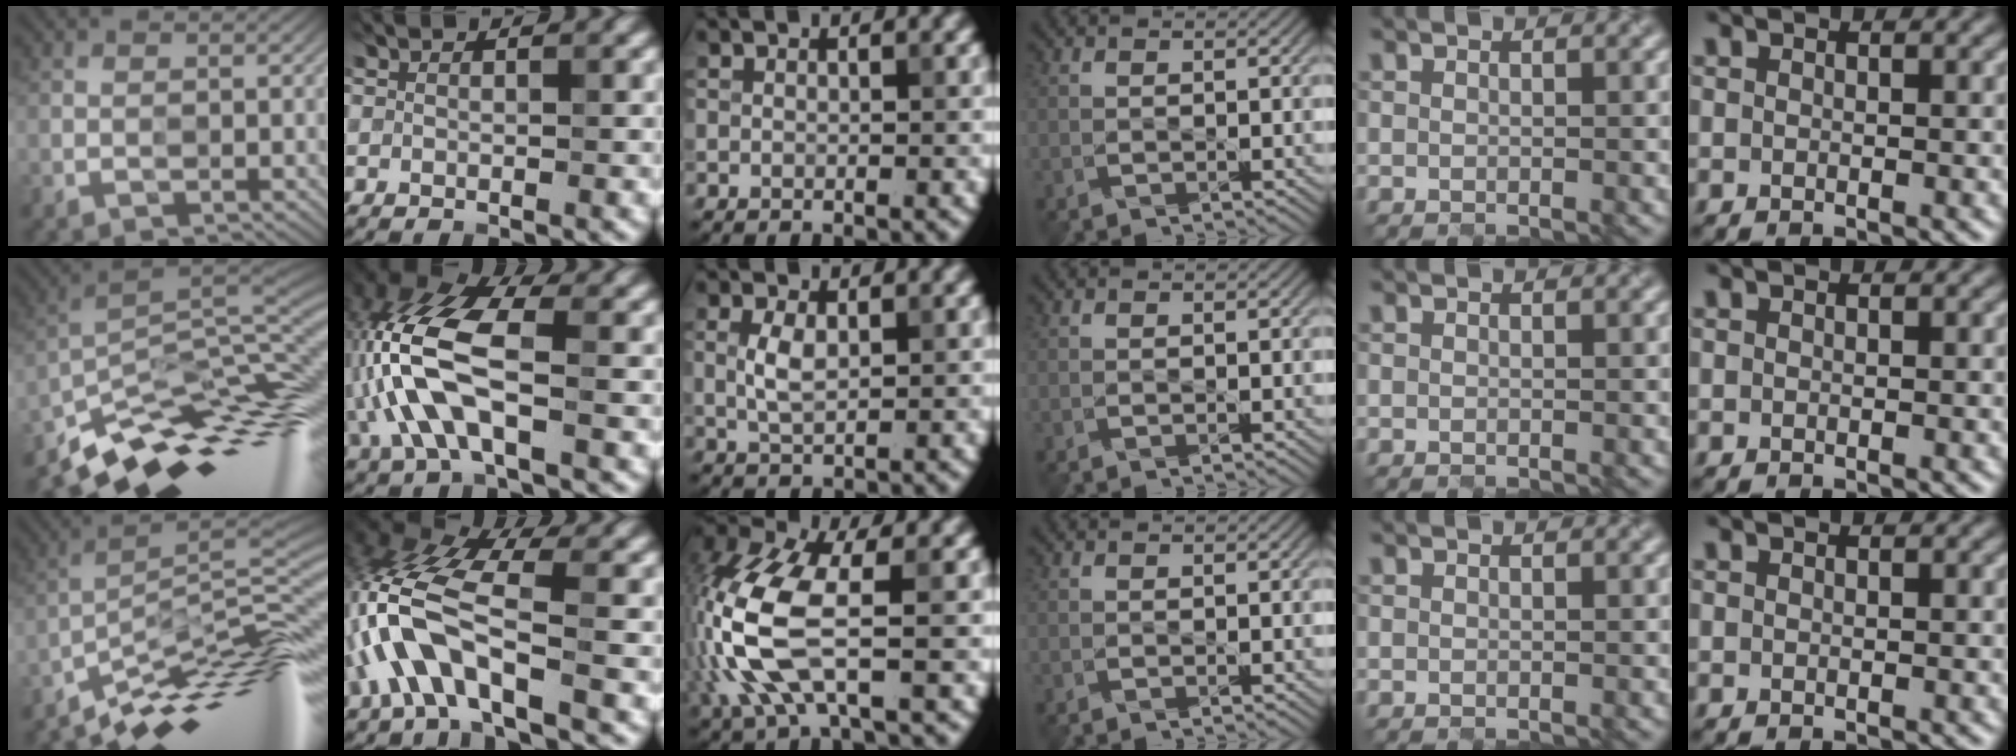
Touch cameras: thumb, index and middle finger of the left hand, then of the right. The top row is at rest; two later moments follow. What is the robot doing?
{"motion": "open", "object": "laptop"}